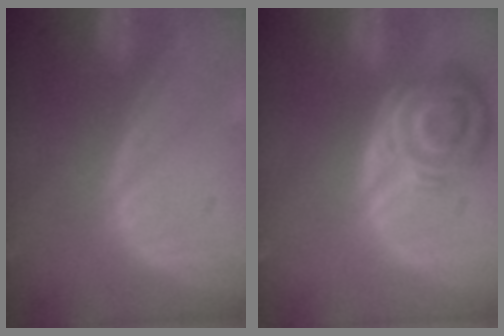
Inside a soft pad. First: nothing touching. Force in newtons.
{"total": 8.4, "press": 7.4, "slide": 3.9}